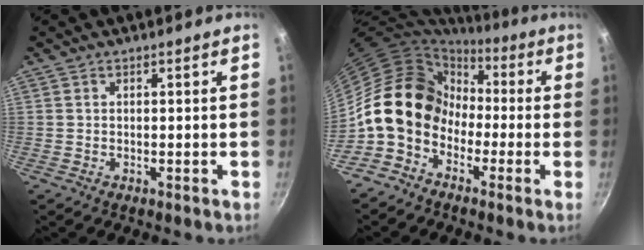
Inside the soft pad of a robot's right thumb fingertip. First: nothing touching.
{"total": 13.4, "force": [-2.2, 10.7, 7.7], "torque": [-0.087, 0.042, -0.055]}